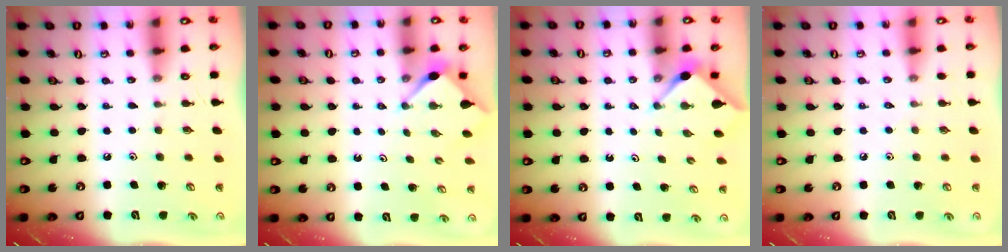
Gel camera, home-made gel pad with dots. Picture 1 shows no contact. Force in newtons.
{"total": 2.8, "press": 2.8, "slide": 0.3}
{"total": 2.8, "press": 2.8, "slide": 0.4}
{"total": 0.0}